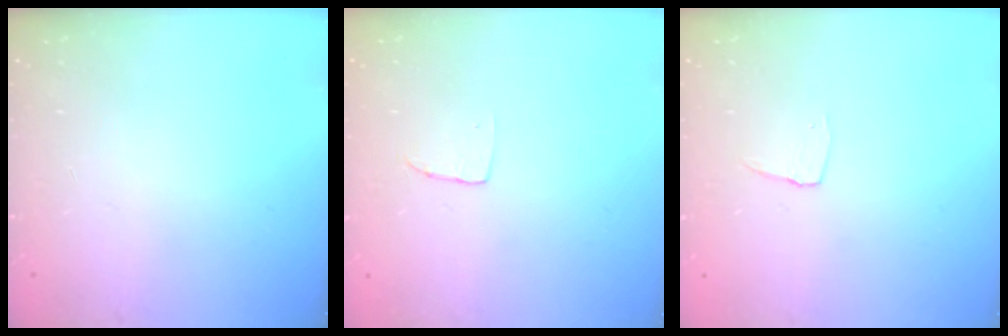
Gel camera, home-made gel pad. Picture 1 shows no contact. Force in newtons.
{"total": 2.9, "press": 2.9, "slide": 0.1}
{"total": 3.6, "press": 3.6, "slide": 0.3}